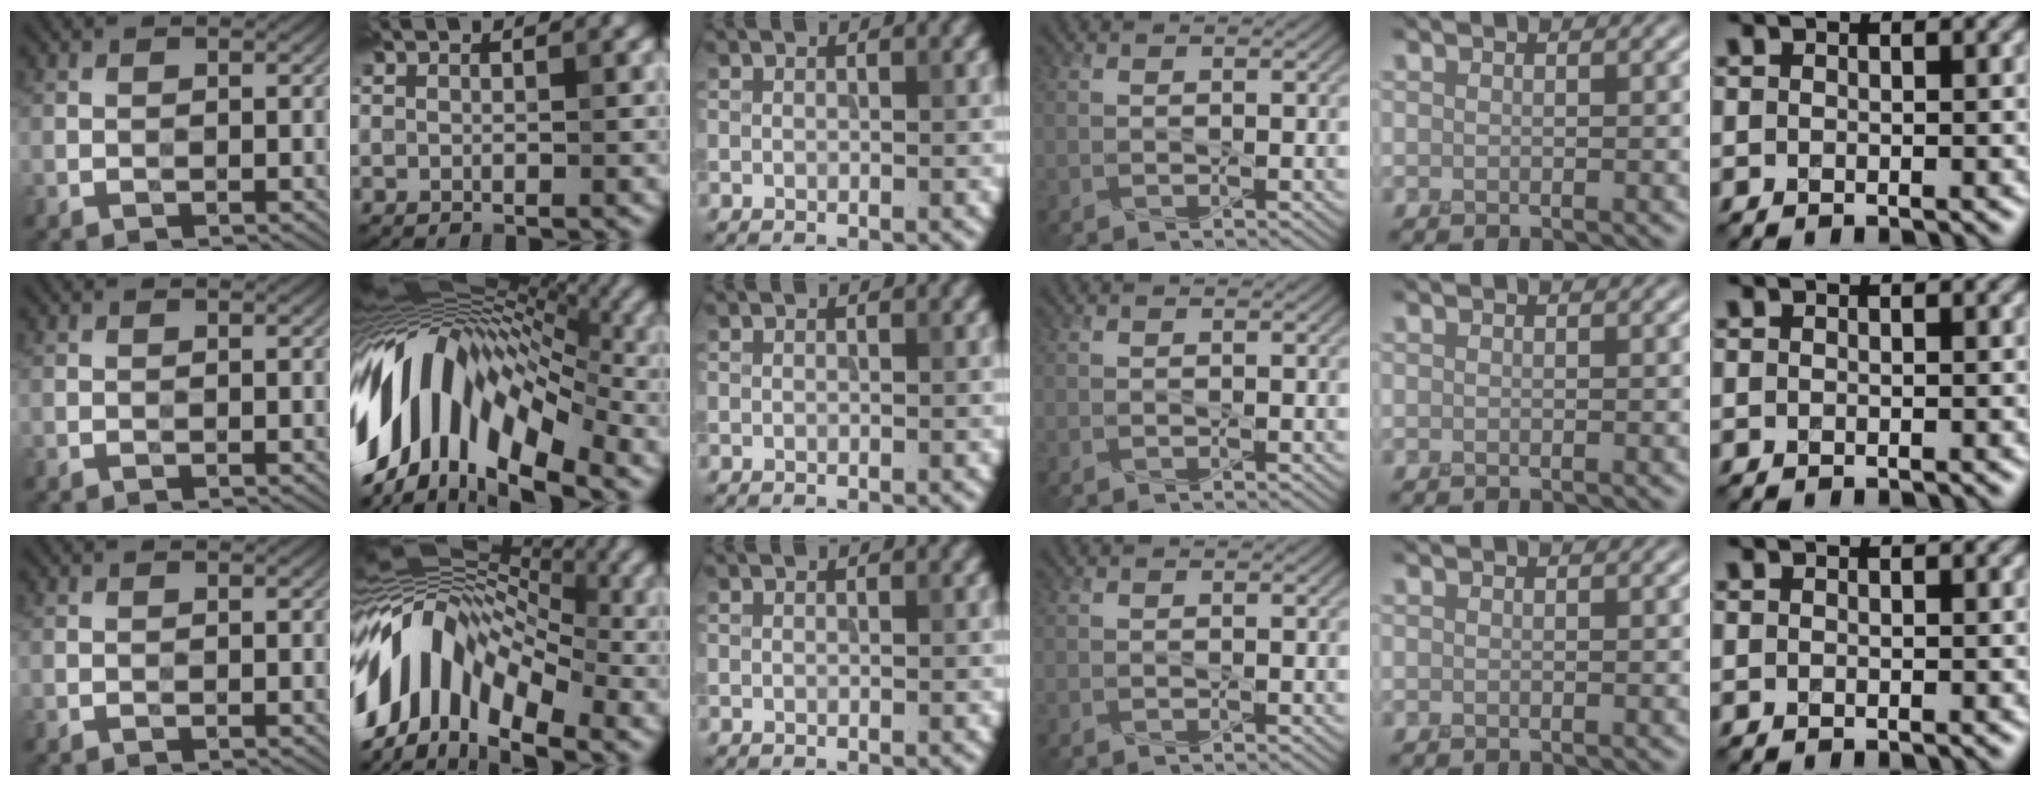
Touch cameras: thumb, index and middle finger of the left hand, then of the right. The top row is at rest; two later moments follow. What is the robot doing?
{"motion": "press", "object": "sticky note"}